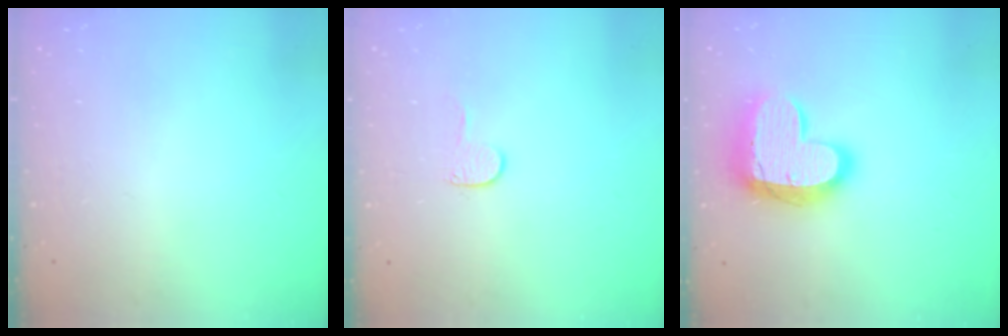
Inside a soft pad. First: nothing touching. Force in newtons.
{"total": 3.8, "press": 3.8, "slide": 0.4}
{"total": 18.5, "press": 18.5, "slide": 1.4}